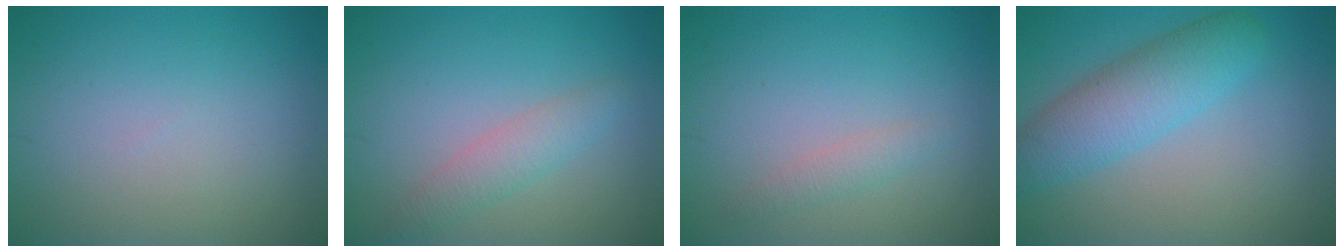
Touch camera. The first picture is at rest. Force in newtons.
{"total": 2.3, "press": 2.3, "slide": 0.0}
{"total": 1.2, "press": 1.2, "slide": 0.0}
{"total": 5.4, "press": 5.4, "slide": 0.2}